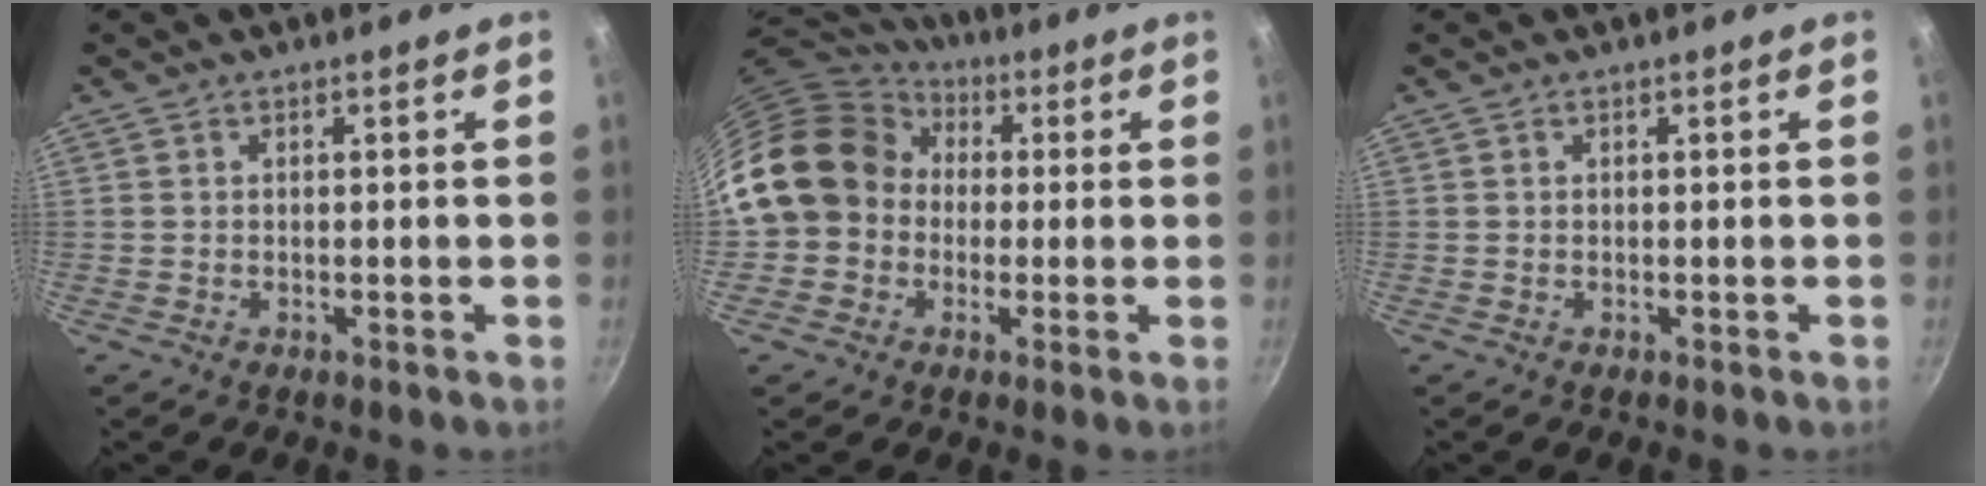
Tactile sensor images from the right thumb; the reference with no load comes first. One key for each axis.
{"total": 16.8, "fx": 0.2, "fy": 14.6, "fz": 8.4, "tx": -0.126, "ty": 0.050, "tz": -0.009}
{"total": 0.0}